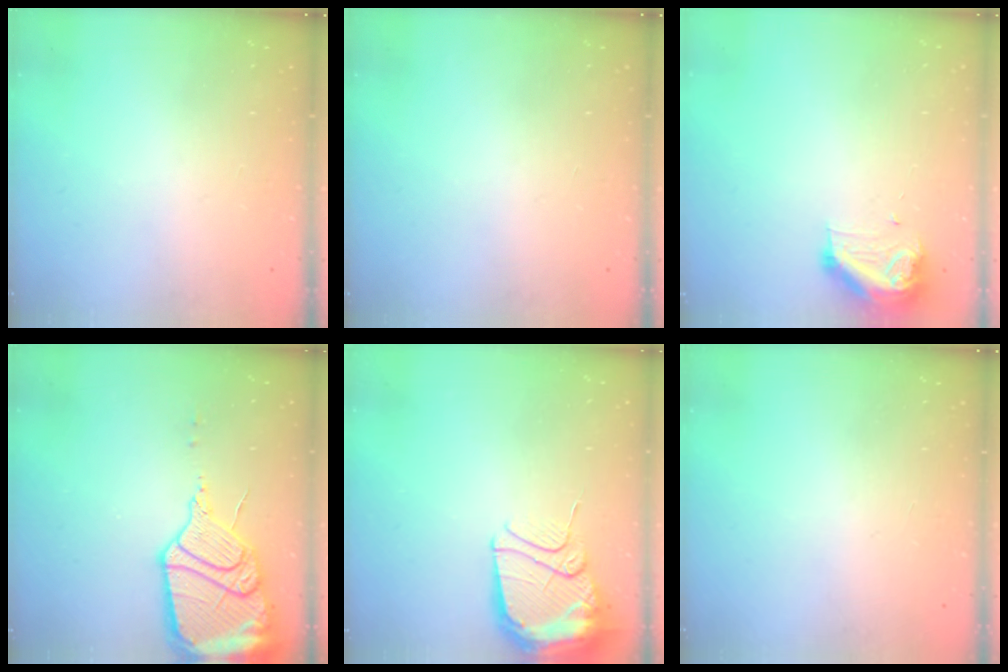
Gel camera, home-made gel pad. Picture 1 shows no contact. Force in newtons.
{"total": 0.0}
{"total": 9.8, "press": 9.8, "slide": 0.5}
{"total": 19.2, "press": 18.4, "slide": 5.2}
{"total": 13.3, "press": 13.2, "slide": 1.4}
{"total": 1.0, "press": 0.0, "slide": 1.0}